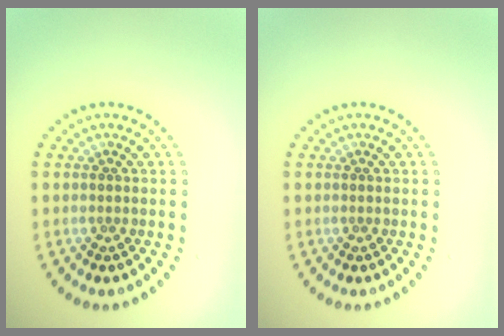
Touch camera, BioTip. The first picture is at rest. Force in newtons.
{"total": 0.0}